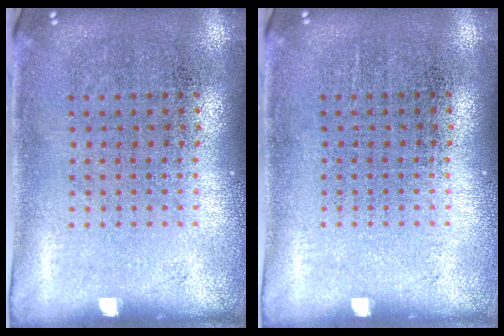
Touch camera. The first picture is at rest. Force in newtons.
{"total": 0.0}